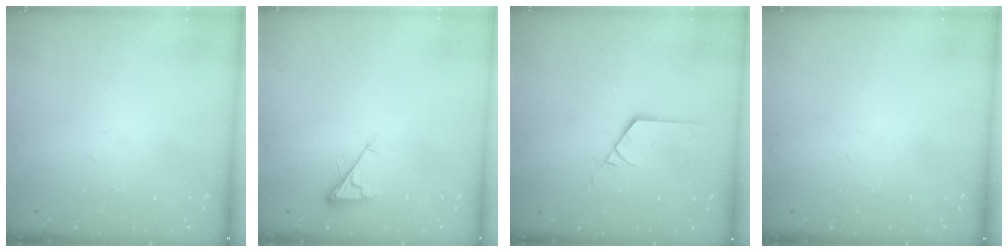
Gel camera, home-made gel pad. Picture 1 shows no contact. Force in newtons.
{"total": 3.9, "press": 3.9, "slide": 0.6}
{"total": 2.4, "press": 2.3, "slide": 0.3}
{"total": 0.0}